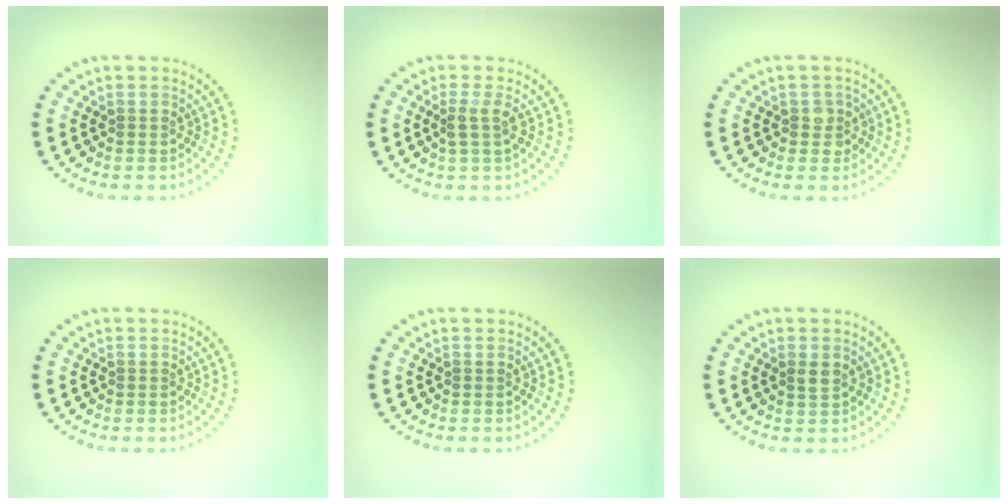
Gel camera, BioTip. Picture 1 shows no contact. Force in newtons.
{"total": 1.7, "press": 1.3, "slide": 1.1}
{"total": 1.5, "press": 1.4, "slide": 0.7}
{"total": 0.0}
{"total": 0.0}
{"total": 1.2, "press": 1.0, "slide": 0.5}